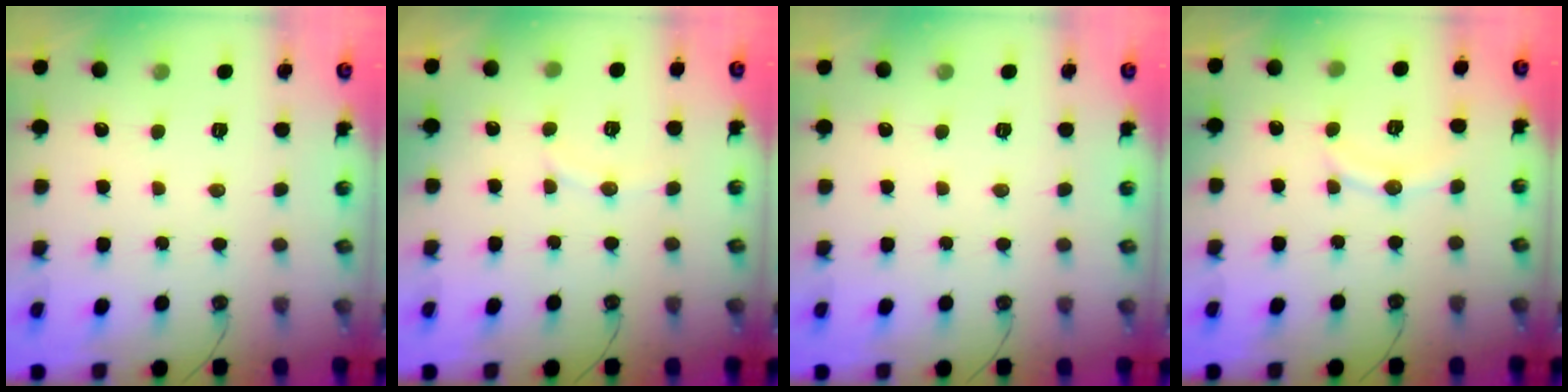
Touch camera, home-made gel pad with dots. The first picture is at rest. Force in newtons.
{"total": 5.1, "press": 4.9, "slide": 1.2}
{"total": 0.0}
{"total": 7.0, "press": 7.0, "slide": 0.2}